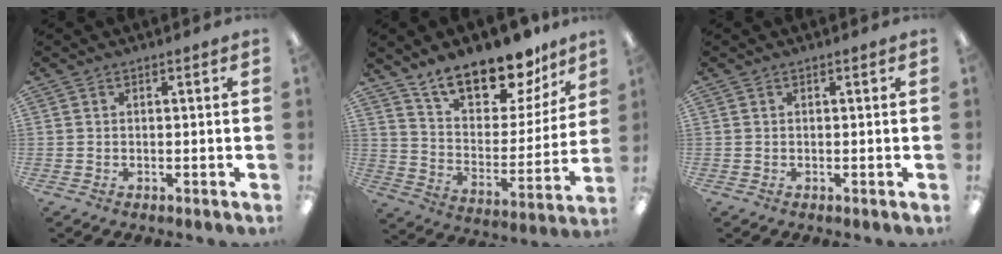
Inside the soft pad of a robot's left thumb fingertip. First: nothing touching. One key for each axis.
{"total": 18.7, "fx": 15.7, "fy": 7.0, "fz": 7.5, "tx": -0.122, "ty": -0.112, "tz": 0.275}
{"total": 0.0}